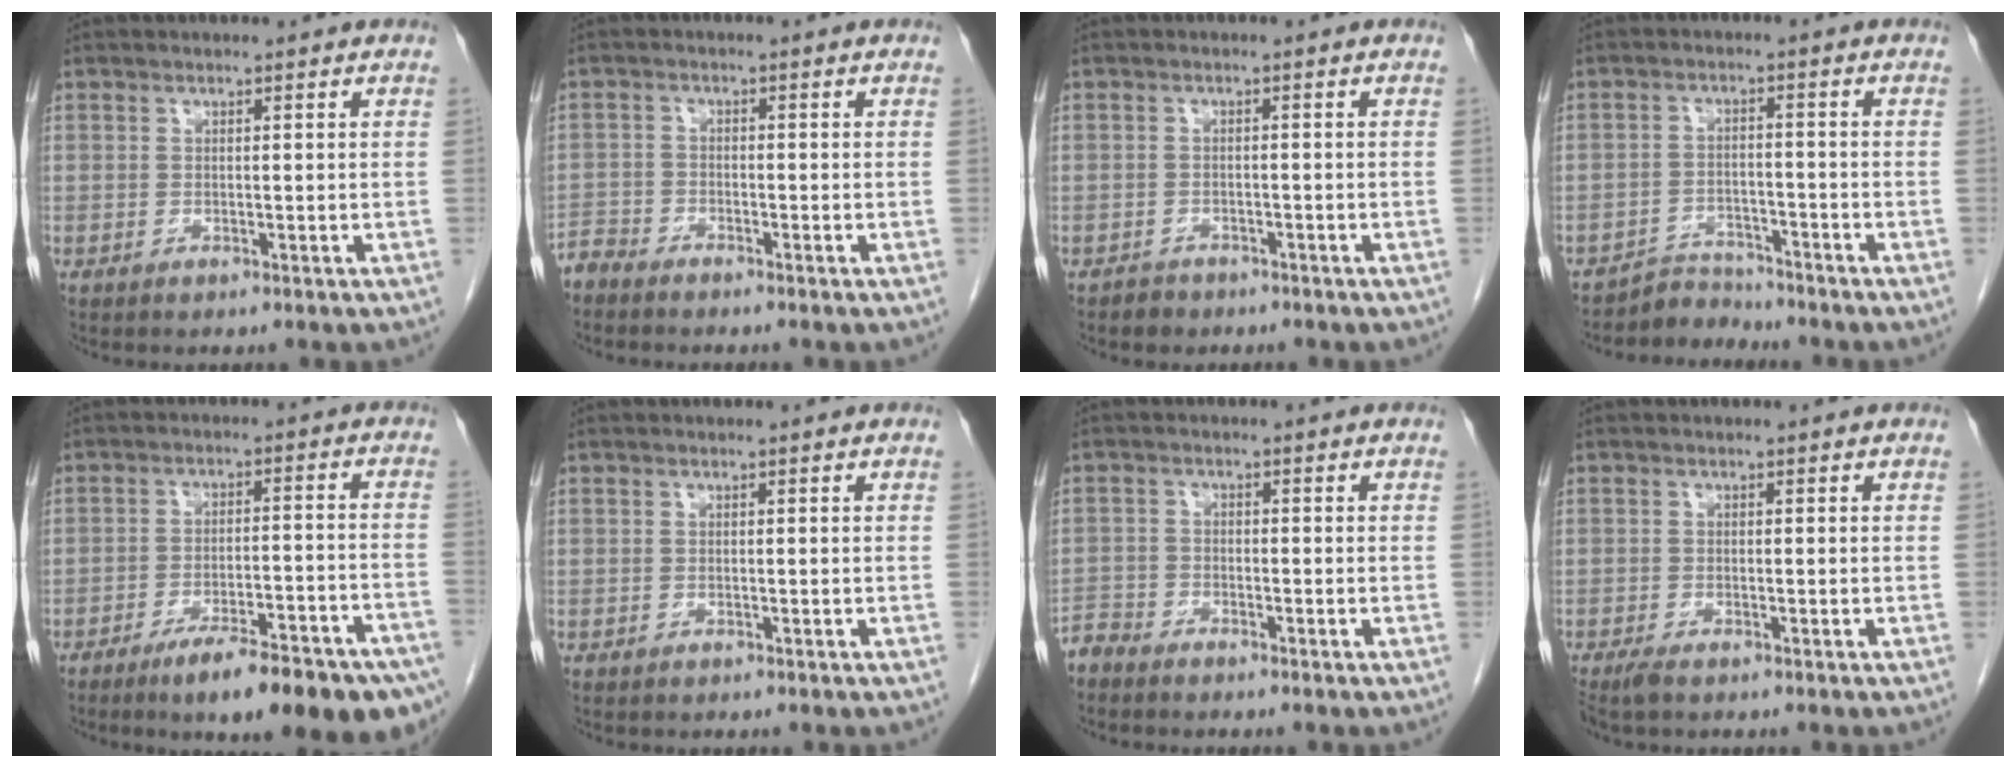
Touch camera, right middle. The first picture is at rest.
{"total": 2.8, "force": [-2.8, 0.5, 0.0], "torque": [0.006, -0.007, -0.056]}
{"total": 1.8, "force": [-1.4, 1.2, 0.0], "torque": [-0.008, 0.005, -0.018]}
{"total": 3.9, "force": [-3.6, 0.6, -1.2], "torque": [0.023, 0.000, -0.062]}
{"total": 17.6, "force": [-12.5, 2.9, 12.0], "torque": [-0.100, 0.017, -0.179]}
{"total": 0.0}
{"total": 3.0, "force": [-2.9, 0.5, -0.1], "torque": [0.007, -0.007, -0.059]}
{"total": 2.1, "force": [-1.7, 0.5, 1.2], "torque": [-0.025, -0.006, -0.029]}